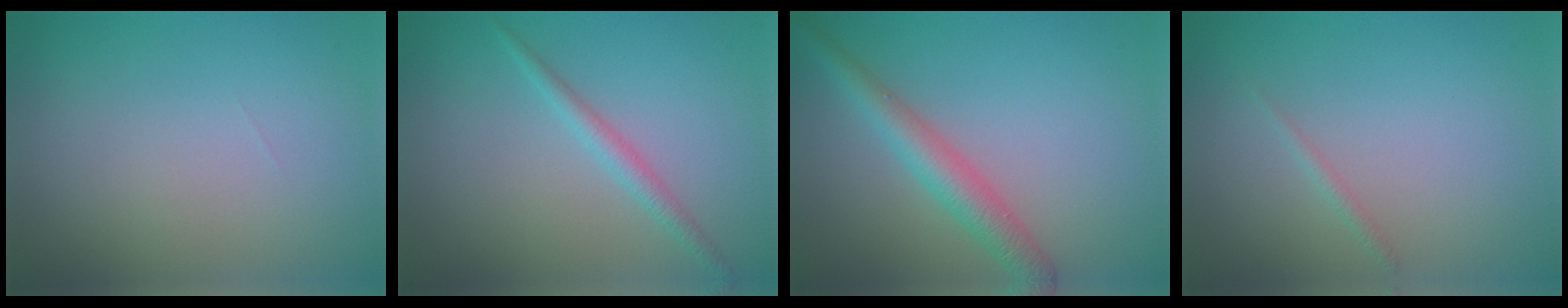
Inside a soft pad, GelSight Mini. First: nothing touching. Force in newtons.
{"total": 1.7, "press": 1.7, "slide": 0.1}
{"total": 3.5, "press": 3.5, "slide": 0.1}
{"total": 0.7, "press": 0.7, "slide": 0.0}